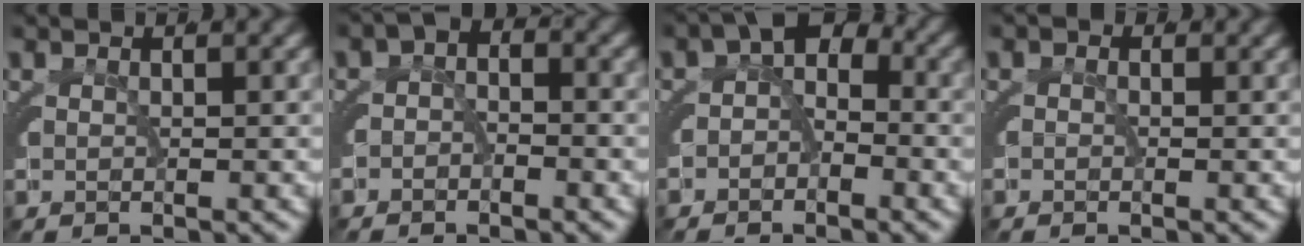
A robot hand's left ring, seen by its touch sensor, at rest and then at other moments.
{"total": 1.6, "force": [-1.0, 0.9, 0.7], "torque": [0.005, -0.006, -0.024]}
{"total": 2.0, "force": [-0.6, 1.2, 1.4], "torque": [-0.005, -0.007, -0.015]}
{"total": 0.5, "force": [-0.5, 0.0, -0.1], "torque": [0.009, -0.004, -0.012]}